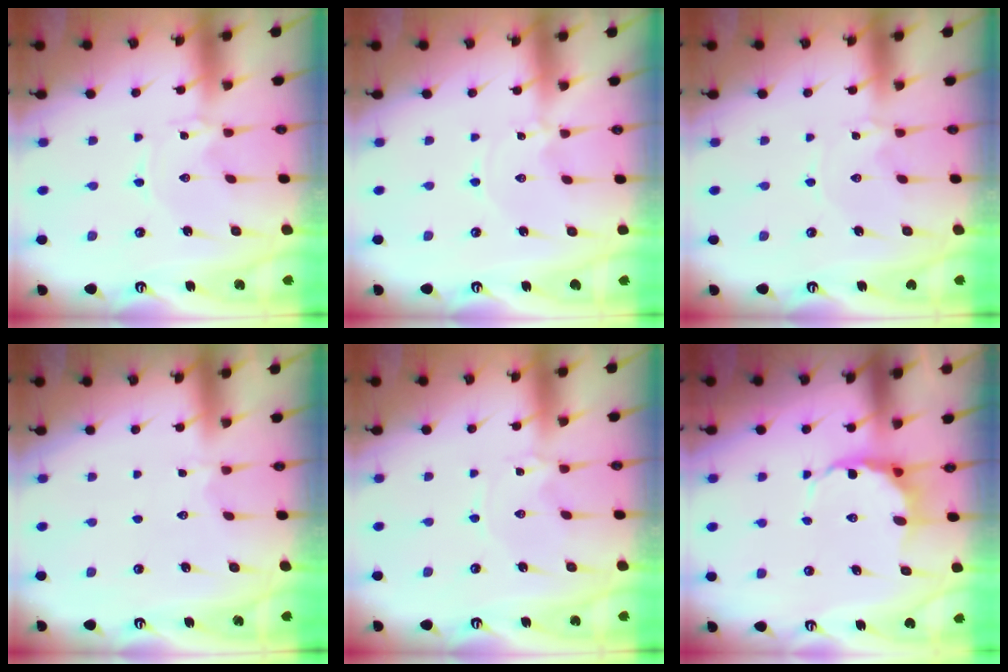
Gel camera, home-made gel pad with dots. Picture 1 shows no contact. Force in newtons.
{"total": 0.0}
{"total": 3.8, "press": 3.8, "slide": 0.4}
{"total": 2.0, "press": 1.7, "slide": 1.0}
{"total": 2.6, "press": 2.6, "slide": 0.4}
{"total": 6.8, "press": 6.6, "slide": 1.6}